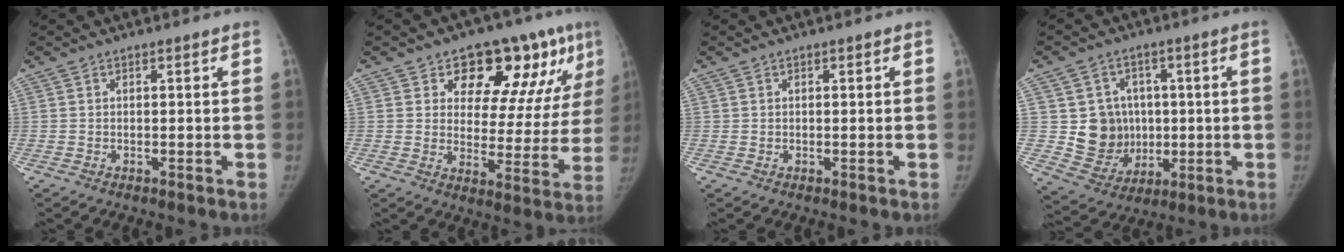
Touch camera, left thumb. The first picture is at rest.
{"total": 18.3, "force": [10.1, 9.5, 12.0], "torque": [-0.091, -0.034, 0.136]}
{"total": 0.0}
{"total": 11.0, "force": [0.5, 10.3, 3.9], "torque": [-0.018, 0.004, 0.029]}